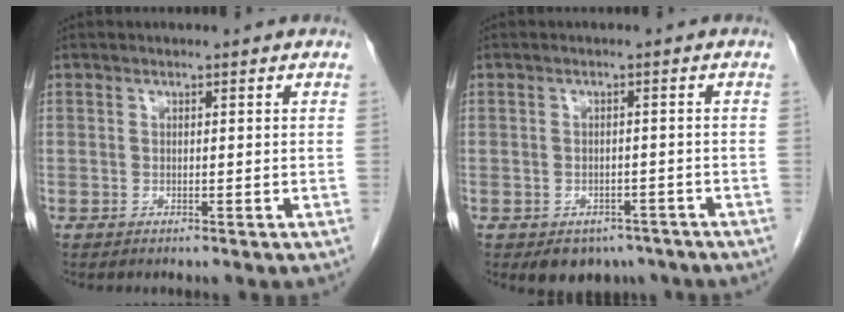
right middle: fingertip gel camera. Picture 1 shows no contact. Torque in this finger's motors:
{"motor_torque": [-0.08, 0.08, 0.05, 0.02]}